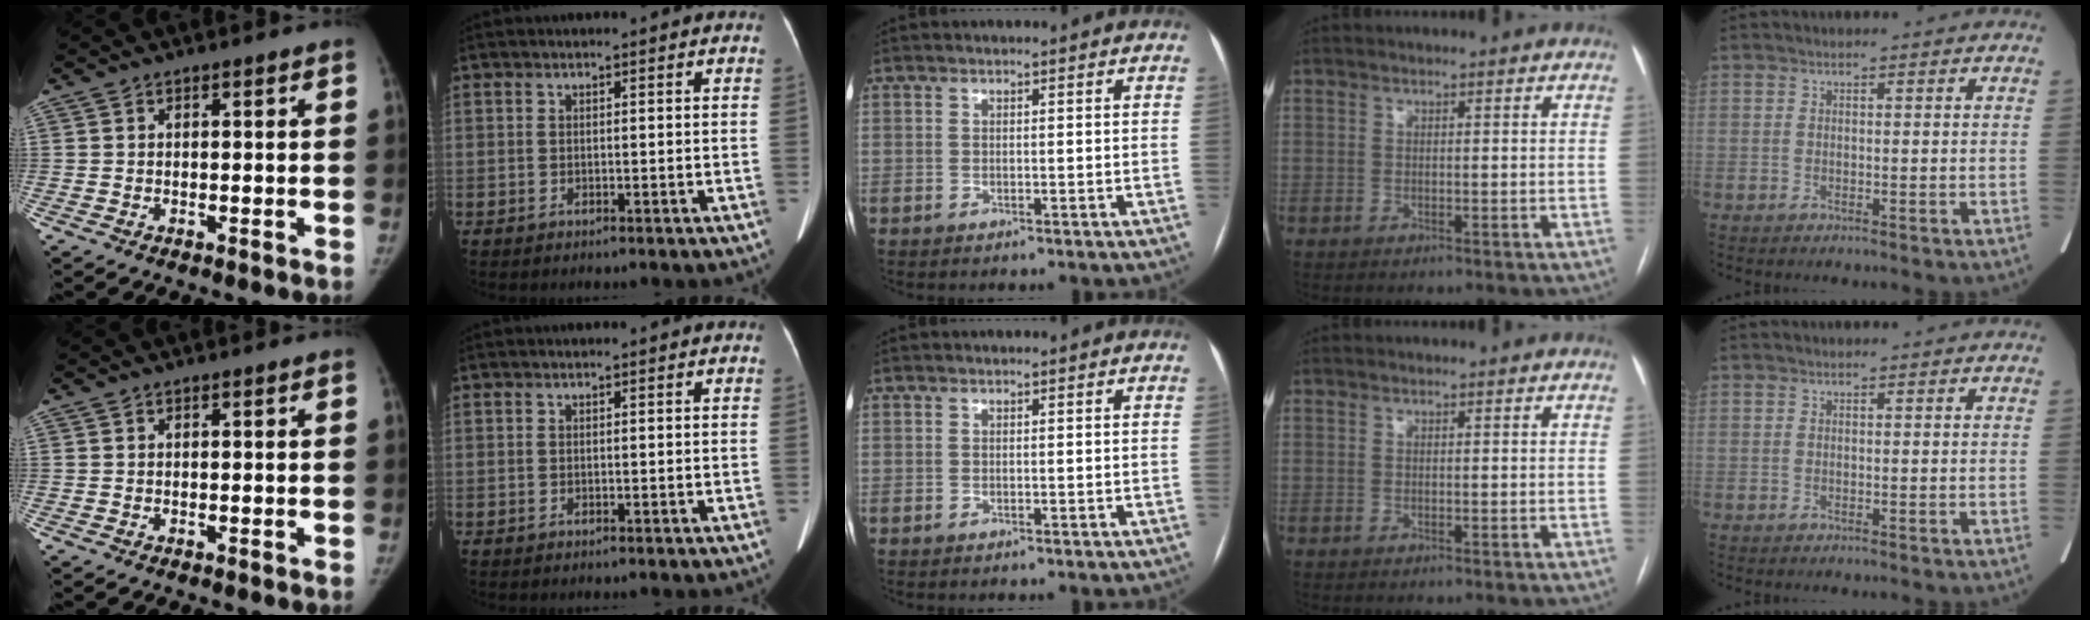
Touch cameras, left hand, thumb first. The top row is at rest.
{}